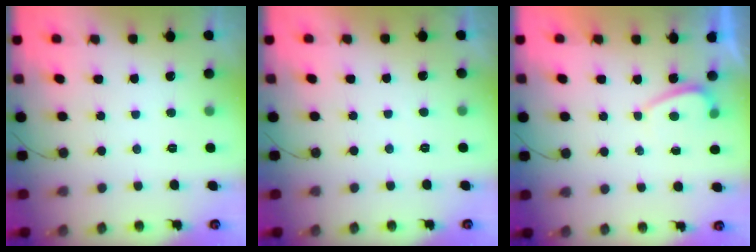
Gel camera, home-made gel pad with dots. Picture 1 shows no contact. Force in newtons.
{"total": 0.8, "press": 0.7, "slide": 0.5}
{"total": 1.1, "press": 0.9, "slide": 0.6}